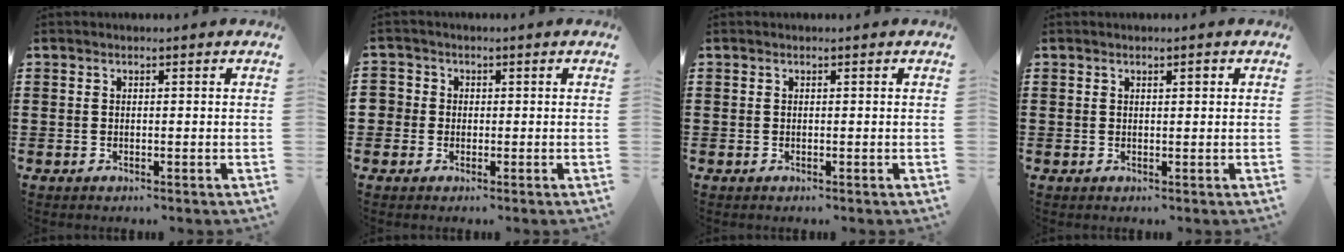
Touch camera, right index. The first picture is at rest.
{"total": 1.9, "force": [-0.3, 1.8, 0.2], "torque": [-0.013, 0.008, -0.009]}
{"total": 0.0}
{"total": 0.8, "force": [0.4, 0.2, 0.7], "torque": [-0.013, 0.003, 0.006]}